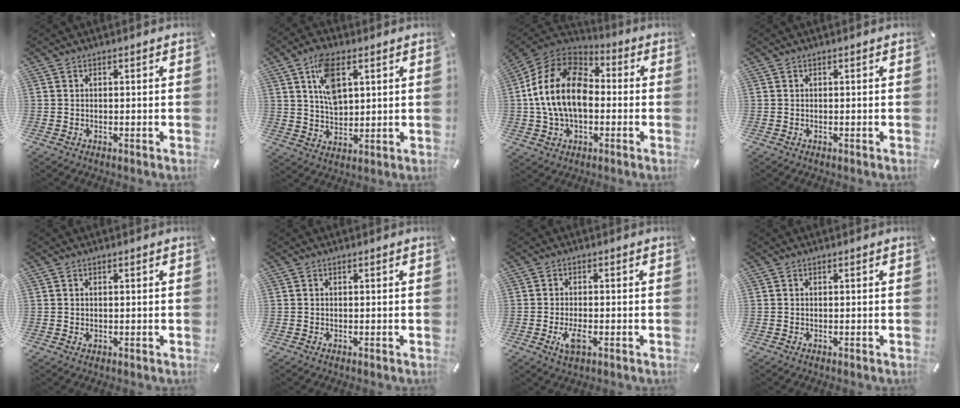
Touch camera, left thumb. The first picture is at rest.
{"total": 9.1, "force": [3.7, 5.3, 6.4], "torque": [-0.120, 0.000, 0.063]}
{"total": 17.4, "force": [-0.9, 12.2, 12.3], "torque": [-0.269, 0.029, -0.022]}
{"total": 0.0}
{"total": 0.6, "force": [0.1, 0.4, 0.5], "torque": [-0.010, 0.000, 0.001]}
{"total": 0.0}
{"total": 4.6, "force": [-1.6, 1.8, 3.9], "torque": [-0.083, -0.001, -0.030]}
{"total": 0.0}